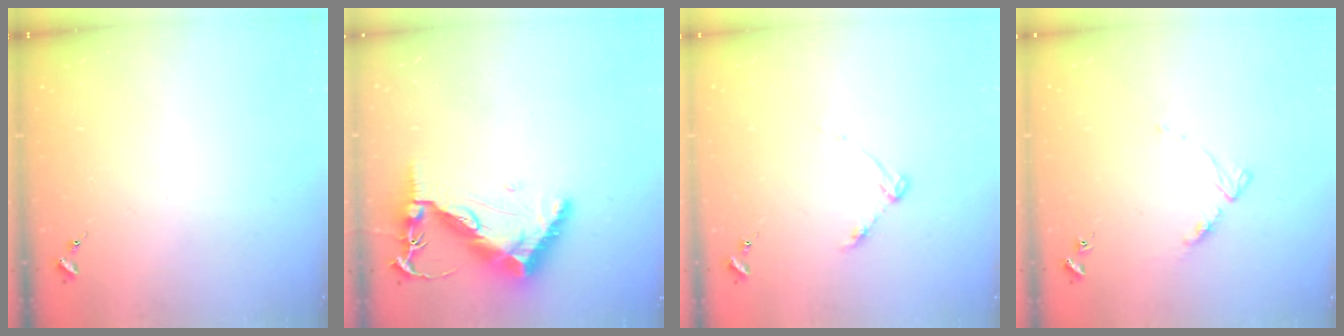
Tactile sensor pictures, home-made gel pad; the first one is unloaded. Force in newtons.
{"total": 12.4, "press": 12.3, "slide": 1.4}
{"total": 3.3, "press": 3.3, "slide": 0.5}
{"total": 5.2, "press": 5.1, "slide": 0.7}